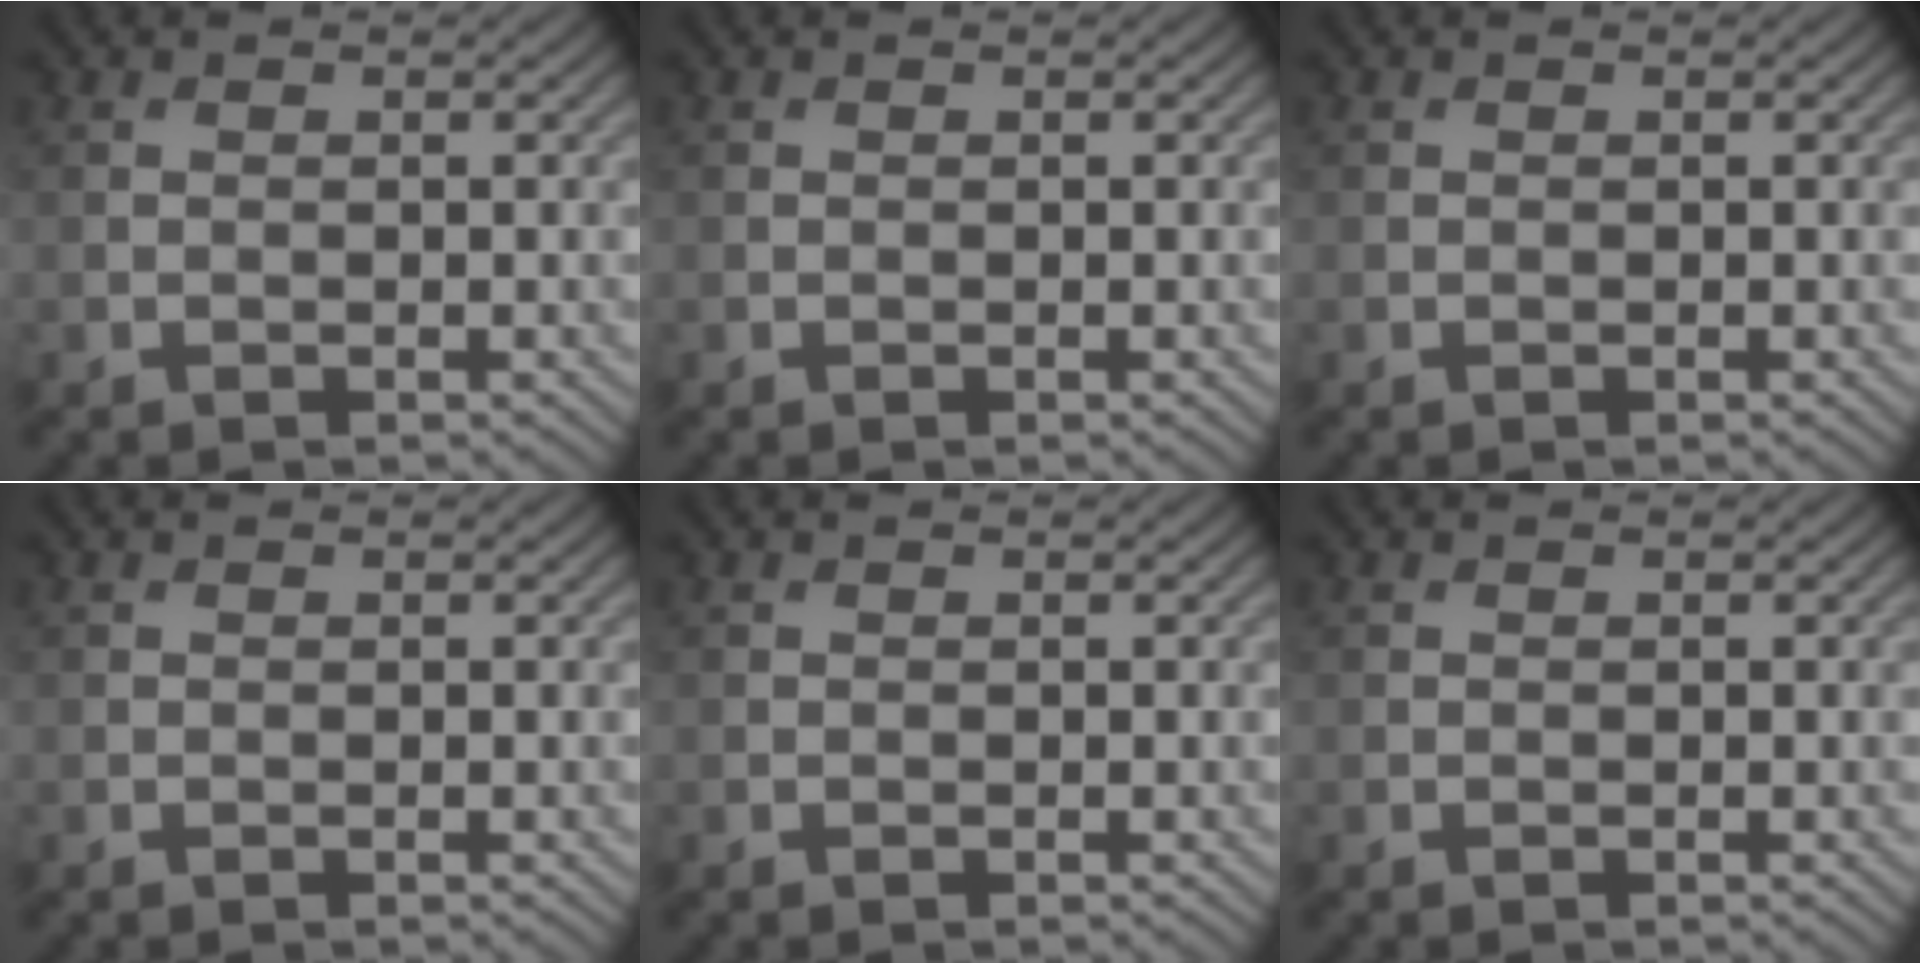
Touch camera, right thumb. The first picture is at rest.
{"total": 0.0}
{"total": 0.0}
{"total": 0.0}
{"total": 0.0}
{"total": 0.0}